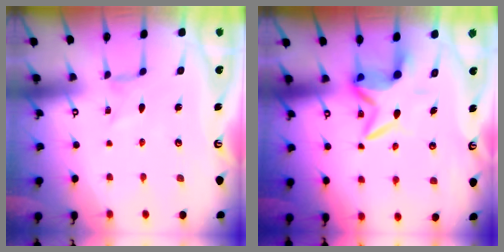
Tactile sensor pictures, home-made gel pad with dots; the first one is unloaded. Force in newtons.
{"total": 7.8, "press": 7.8, "slide": 0.7}